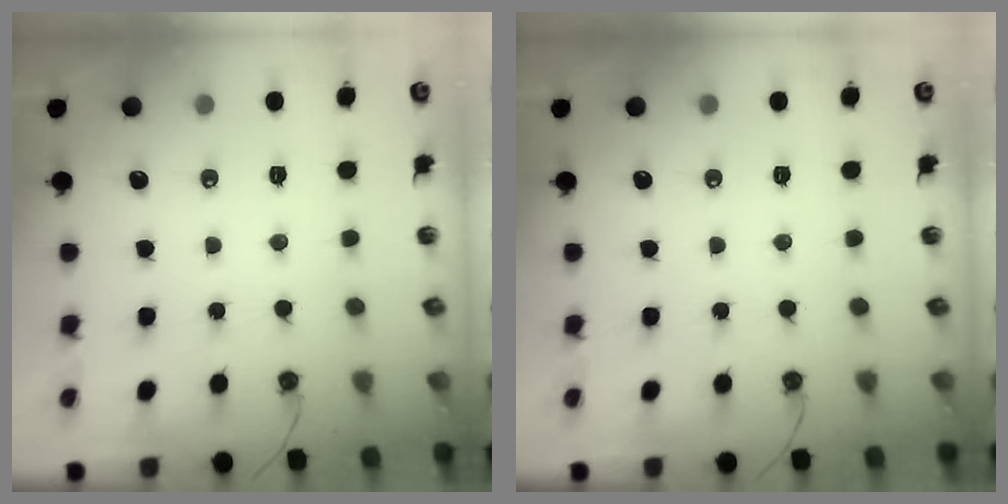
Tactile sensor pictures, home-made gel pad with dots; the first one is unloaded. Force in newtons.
{"total": 0.0}